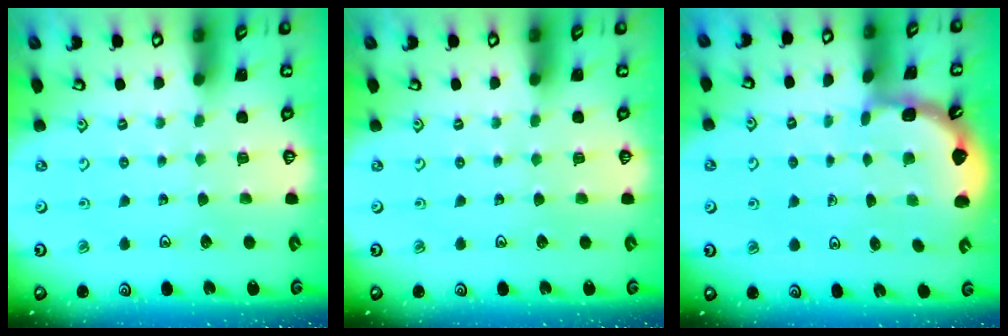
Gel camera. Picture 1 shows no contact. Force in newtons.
{"total": 0.0}
{"total": 1.9, "press": 1.9, "slide": 0.2}